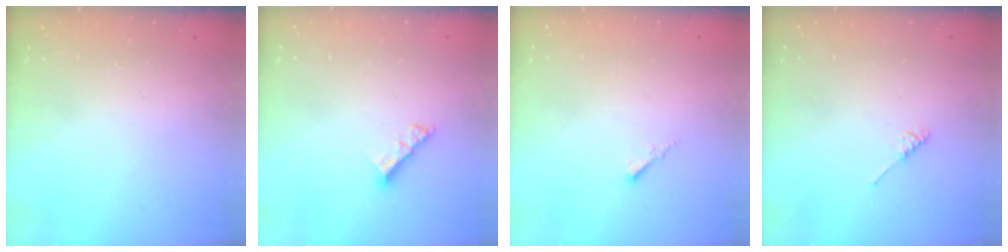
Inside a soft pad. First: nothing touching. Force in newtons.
{"total": 4.8, "press": 4.8, "slide": 0.5}
{"total": 0.0}
{"total": 3.3, "press": 3.2, "slide": 0.6}